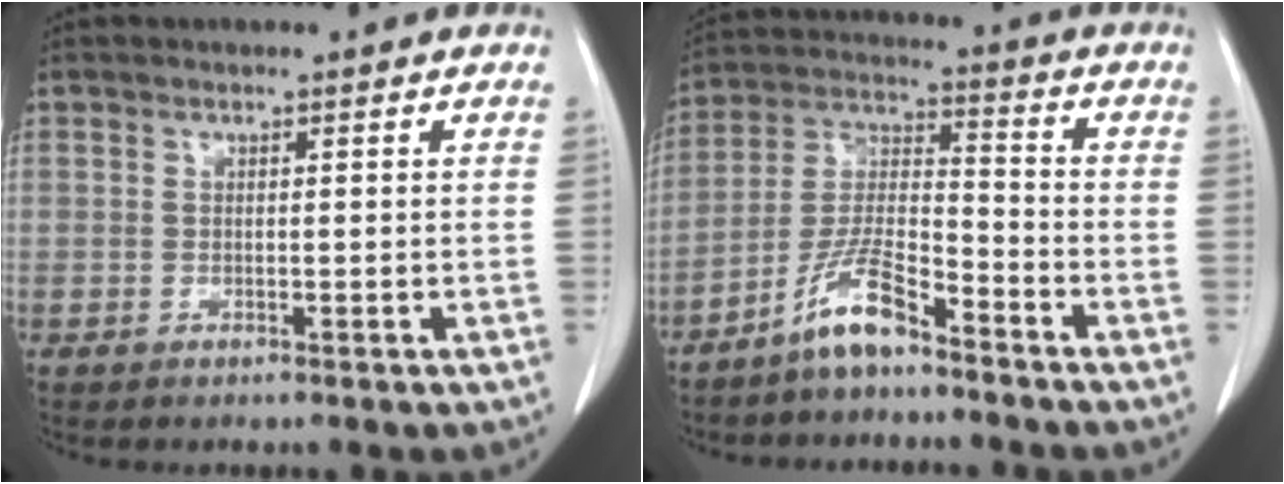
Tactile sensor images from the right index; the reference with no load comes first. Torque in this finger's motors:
{"motor_torque": [1.03, -0.89, 0.36, 0.11]}